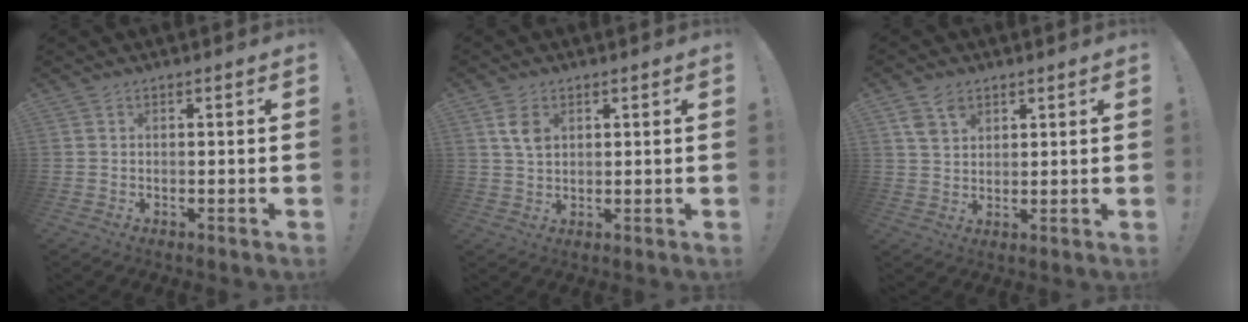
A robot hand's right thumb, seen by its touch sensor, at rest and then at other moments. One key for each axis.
{"total": 5.5, "fx": 2.2, "fy": 3.3, "fz": 3.7, "tx": -0.054, "ty": -0.006, "tz": 0.040}
{"total": 5.6, "fx": 3.5, "fy": 3.8, "fz": 2.3, "tx": -0.039, "ty": -0.011, "tz": 0.066}